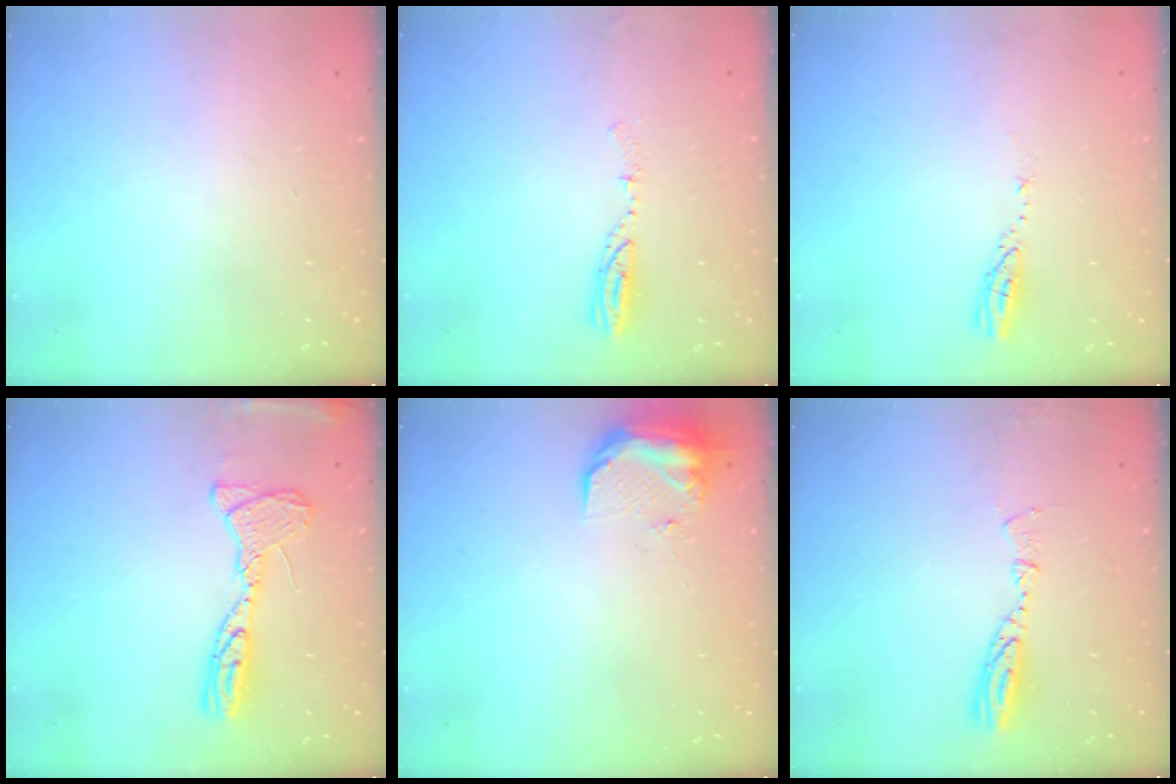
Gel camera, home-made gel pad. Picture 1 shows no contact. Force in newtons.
{"total": 4.8, "press": 4.7, "slide": 1.0}
{"total": 3.6, "press": 3.6, "slide": 0.2}
{"total": 13.8, "press": 13.7, "slide": 1.3}
{"total": 9.9, "press": 9.4, "slide": 3.1}
{"total": 8.0, "press": 8.0, "slide": 0.7}